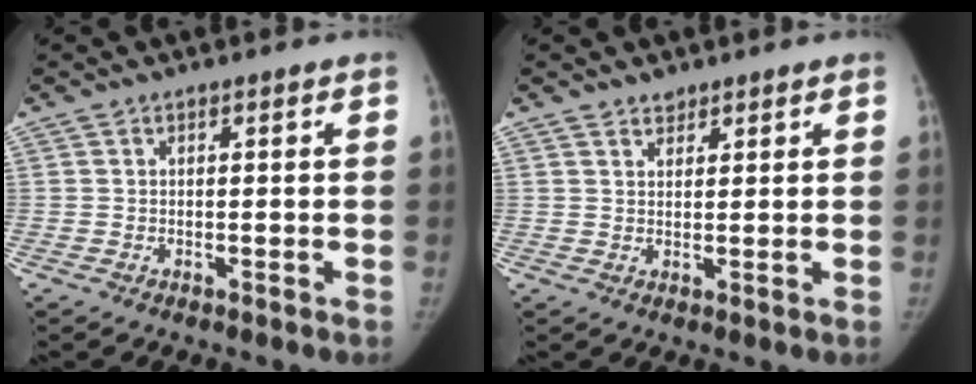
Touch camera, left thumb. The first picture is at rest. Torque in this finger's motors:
{"motor_torque": [-0.18, -0.02, -0.15, 0.49, -0.01]}